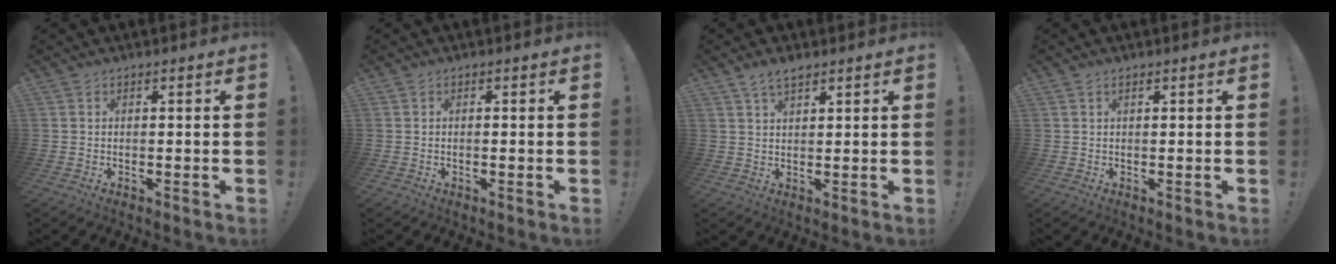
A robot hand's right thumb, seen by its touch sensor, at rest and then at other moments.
{"total": 0.5, "force": [-0.4, 0.0, 0.3], "torque": [-0.005, -0.002, -0.009]}
{"total": 3.8, "force": [2.7, 1.5, 2.3], "torque": [-0.038, -0.013, 0.049]}
{"total": 0.7, "force": [0.2, 0.1, 0.6], "torque": [-0.012, 0.000, 0.004]}